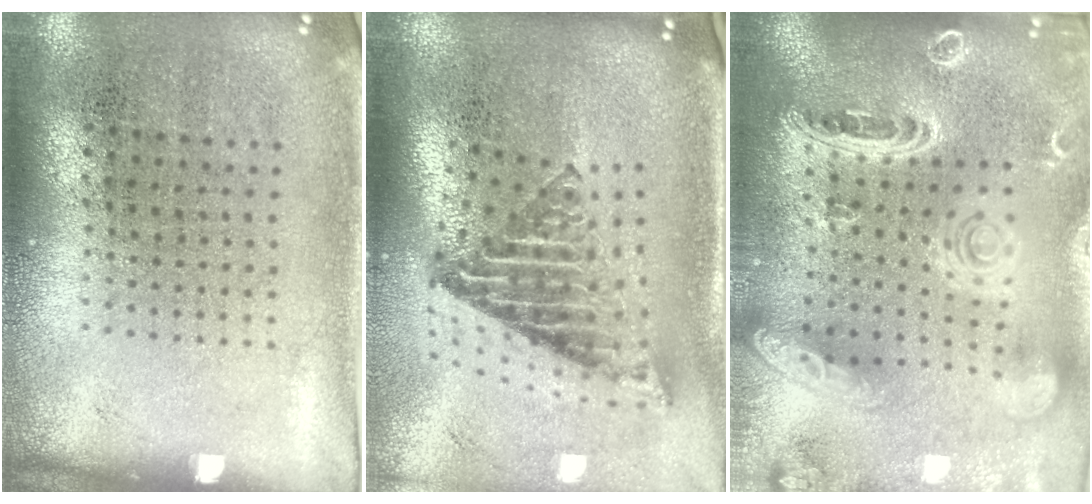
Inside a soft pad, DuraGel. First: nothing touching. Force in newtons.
{"total": 2.8, "press": 1.7, "slide": 2.2}
{"total": 3.5, "press": 2.9, "slide": 2.1}